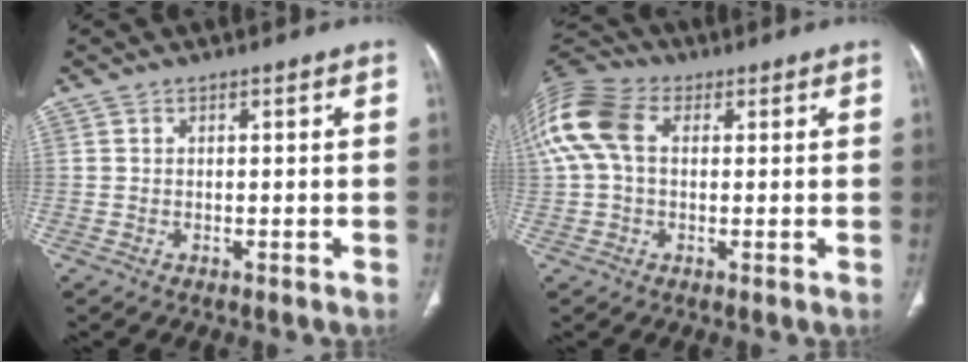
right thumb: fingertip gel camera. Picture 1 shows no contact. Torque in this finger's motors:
{"motor_torque": [-1.01, 0.99, 0.34, -0.21, 0.16]}